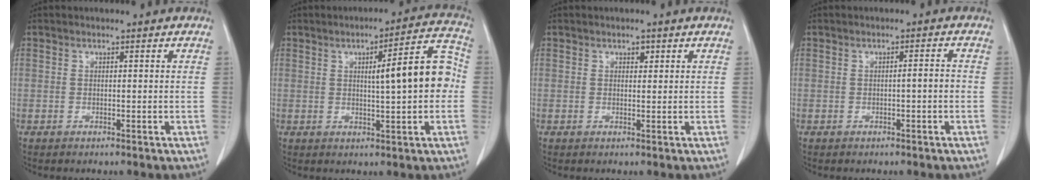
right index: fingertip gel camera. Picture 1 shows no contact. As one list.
[{"total": 10.2, "force": [0.6, 1.6, 10.0], "torque": [-0.131, 0.028, 0.008]}, {"total": 1.0, "force": [0.6, 0.6, 0.6], "torque": [-0.007, -0.002, 0.007]}, {"total": 1.6, "force": [-0.5, 0.1, 1.5], "torque": [-0.020, 0.002, -0.007]}]